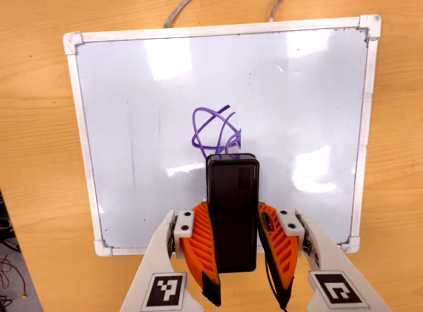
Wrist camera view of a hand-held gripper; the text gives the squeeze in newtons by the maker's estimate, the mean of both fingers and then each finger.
{"total": 5.9, "left": 4.8, "right": 6.9}